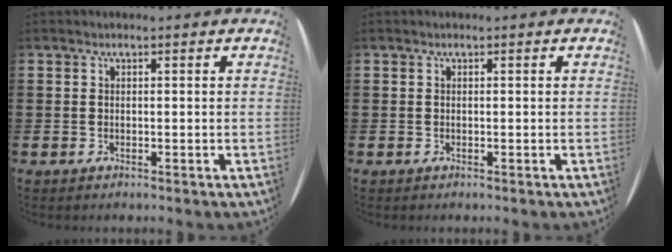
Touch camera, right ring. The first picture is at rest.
{"total": 0.0}